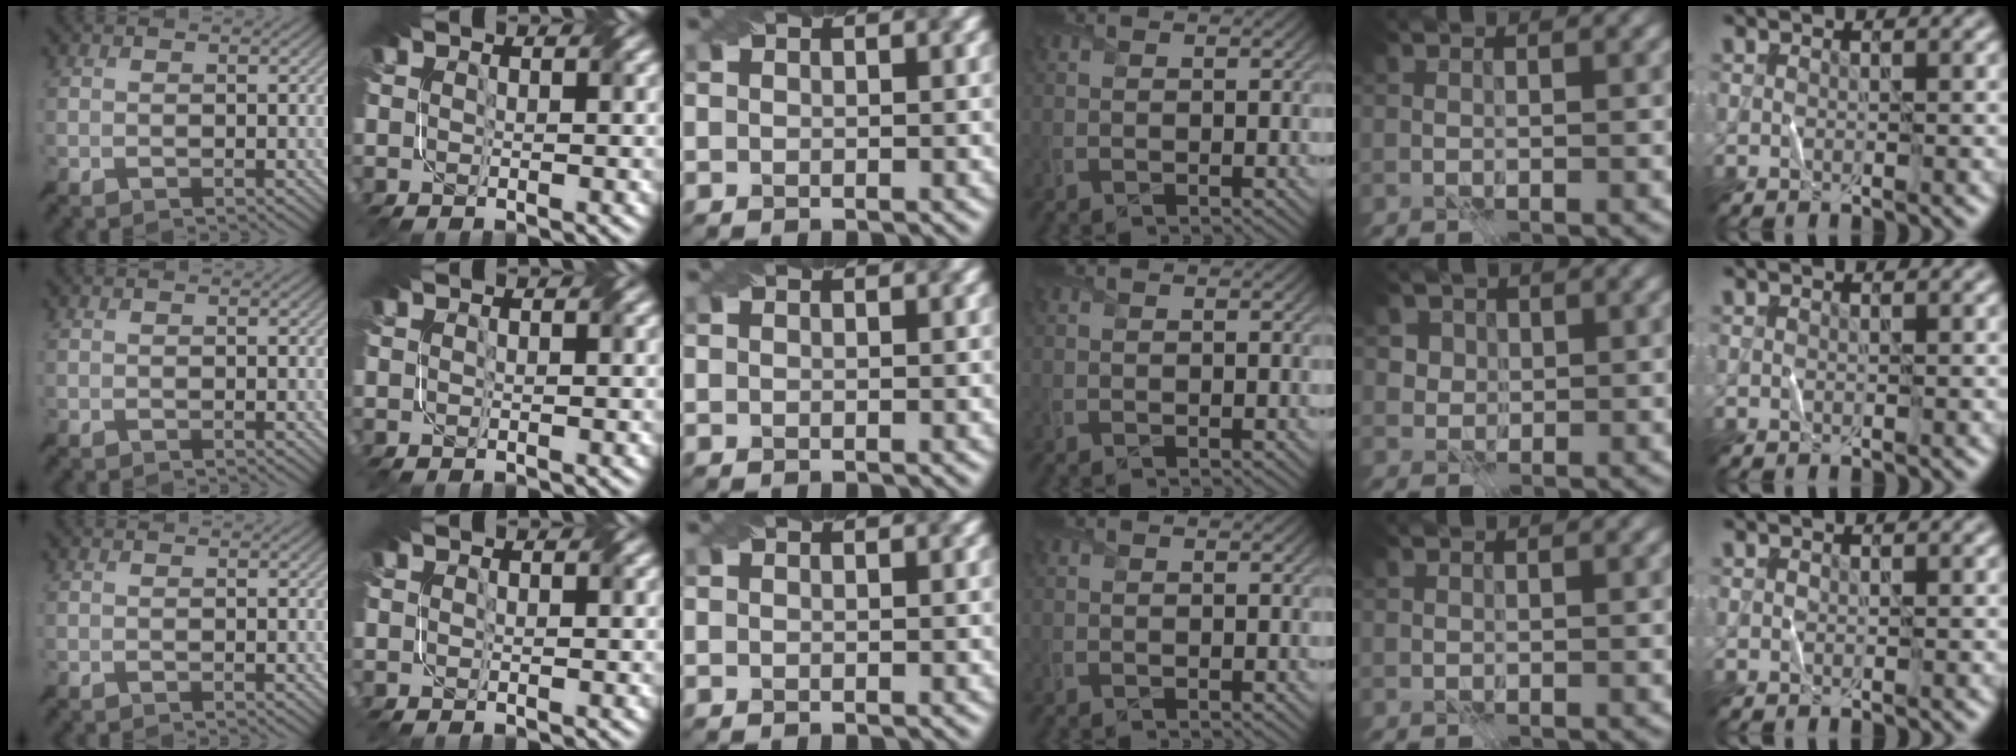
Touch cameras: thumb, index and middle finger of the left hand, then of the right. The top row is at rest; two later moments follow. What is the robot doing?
{"motion": "fold", "object": "file"}